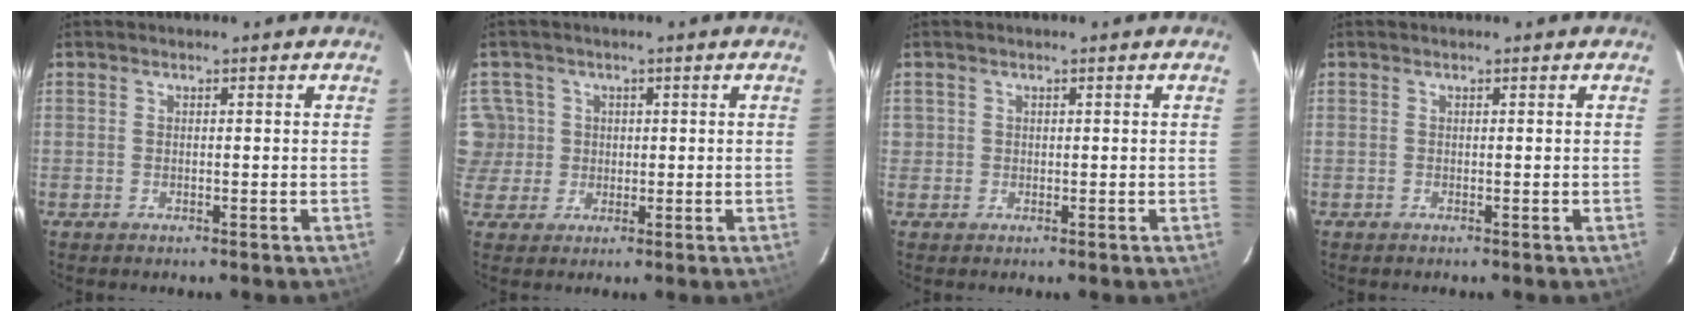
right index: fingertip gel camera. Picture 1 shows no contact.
{"total": 5.3, "force": [0.7, 5.2, 0.7], "torque": [-0.003, 0.013, 0.014]}
{"total": 1.1, "force": [0.0, 1.1, -0.1], "torque": [0.008, 0.006, 0.002]}
{"total": 0.0}